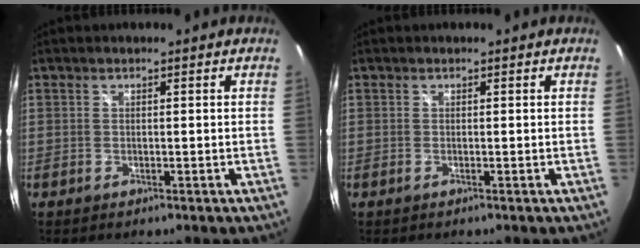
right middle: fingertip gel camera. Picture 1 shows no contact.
{"total": 0.0}